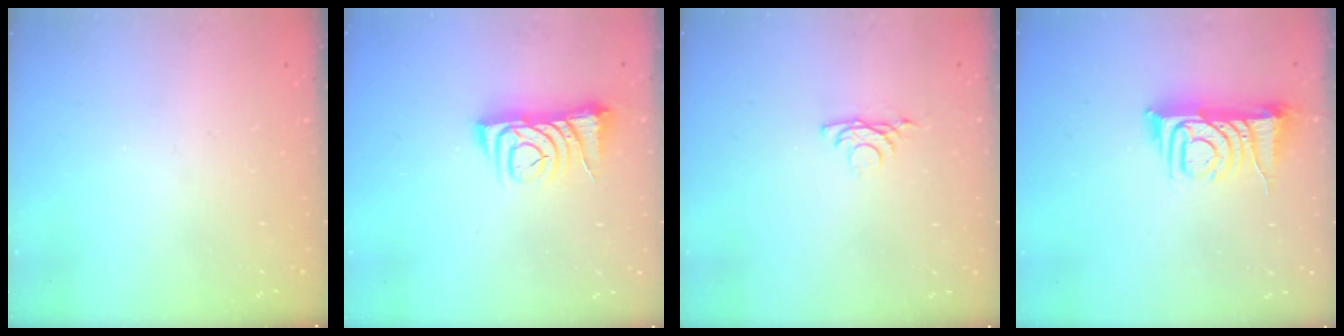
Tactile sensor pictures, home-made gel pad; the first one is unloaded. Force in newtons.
{"total": 6.8, "press": 6.7, "slide": 1.0}
{"total": 4.3, "press": 4.2, "slide": 0.8}
{"total": 9.4, "press": 9.4, "slide": 1.1}